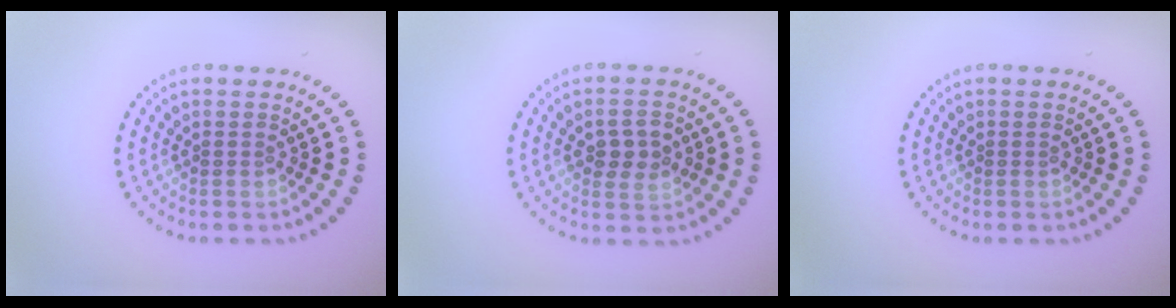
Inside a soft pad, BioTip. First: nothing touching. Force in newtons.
{"total": 2.7, "press": 2.7, "slide": 0.0}
{"total": 0.0}